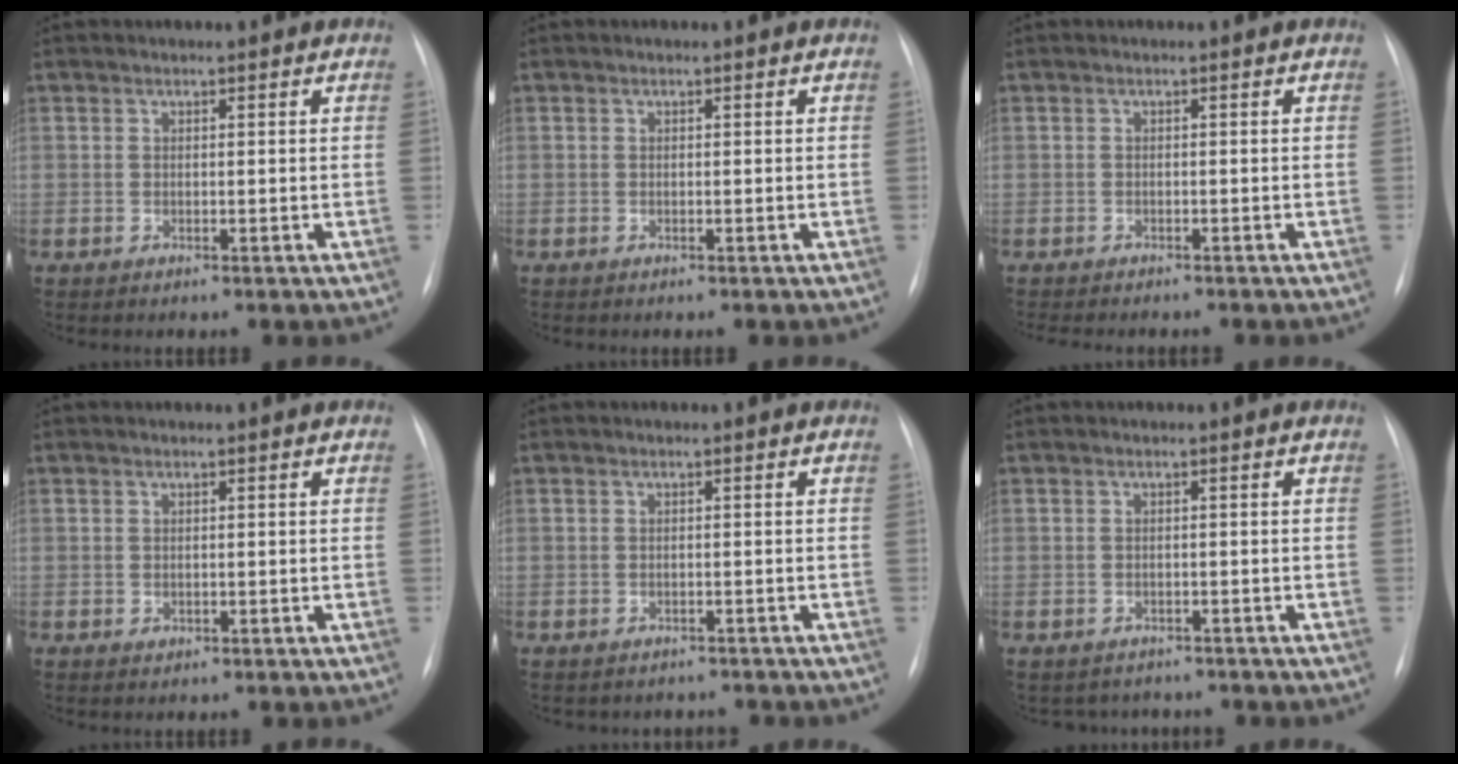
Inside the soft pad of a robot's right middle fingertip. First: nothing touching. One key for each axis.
{"total": 0.0}
{"total": 5.7, "fx": -4.9, "fy": 1.5, "fz": 2.5, "tx": -0.033, "ty": -0.007, "tz": -0.063}
{"total": 0.6, "fx": -0.1, "fy": 0.5, "fz": 0.2, "tx": -0.005, "ty": 0.000, "tz": 0.000}
{"total": 3.5, "fx": -3.1, "fy": 1.6, "fz": 0.1, "tx": -0.006, "ty": 0.010, "tz": -0.036}
{"total": 3.5, "fx": -3.0, "fy": 1.7, "fz": -0.2, "tx": -0.002, "ty": 0.009, "tz": -0.039}